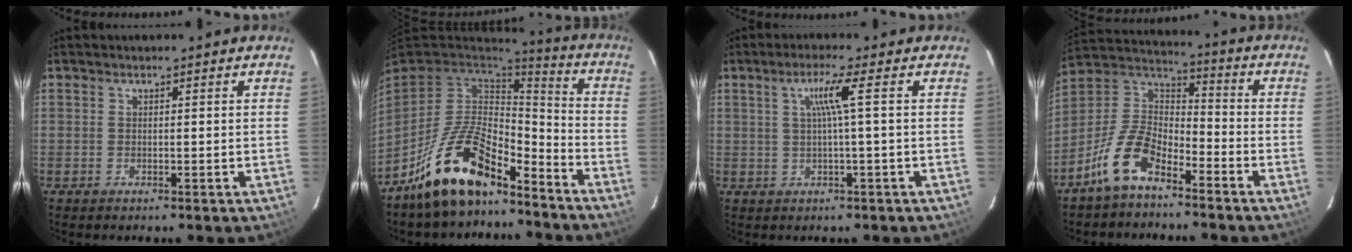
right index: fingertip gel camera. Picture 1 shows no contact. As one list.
[{"total": 16.6, "force": [-12.1, 6.3, 9.6], "torque": [-0.202, 0.007, -0.215]}, {"total": 4.0, "force": [0.5, -1.2, 3.8], "torque": [-0.067, 0.001, 0.011]}, {"total": 11.8, "force": [-7.7, 5.3, 7.1], "torque": [-0.160, 0.025, -0.155]}]